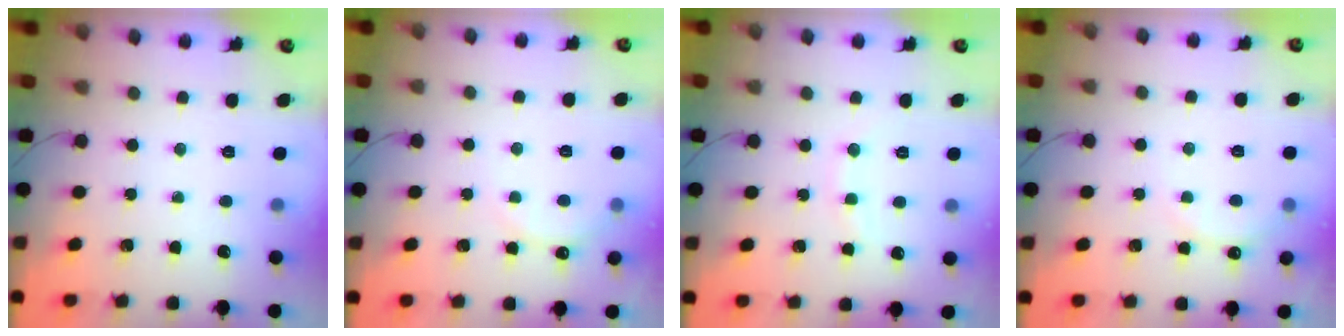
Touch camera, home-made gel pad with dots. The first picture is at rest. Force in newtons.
{"total": 6.2, "press": 6.1, "slide": 1.2}
{"total": 5.2, "press": 5.1, "slide": 0.9}
{"total": 6.2, "press": 6.1, "slide": 1.2}